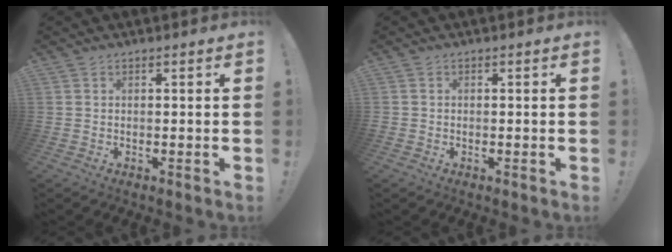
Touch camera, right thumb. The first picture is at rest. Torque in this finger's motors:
{"motor_torque": [-0.14, 0.04, -0.05, 0.09, 0.00]}